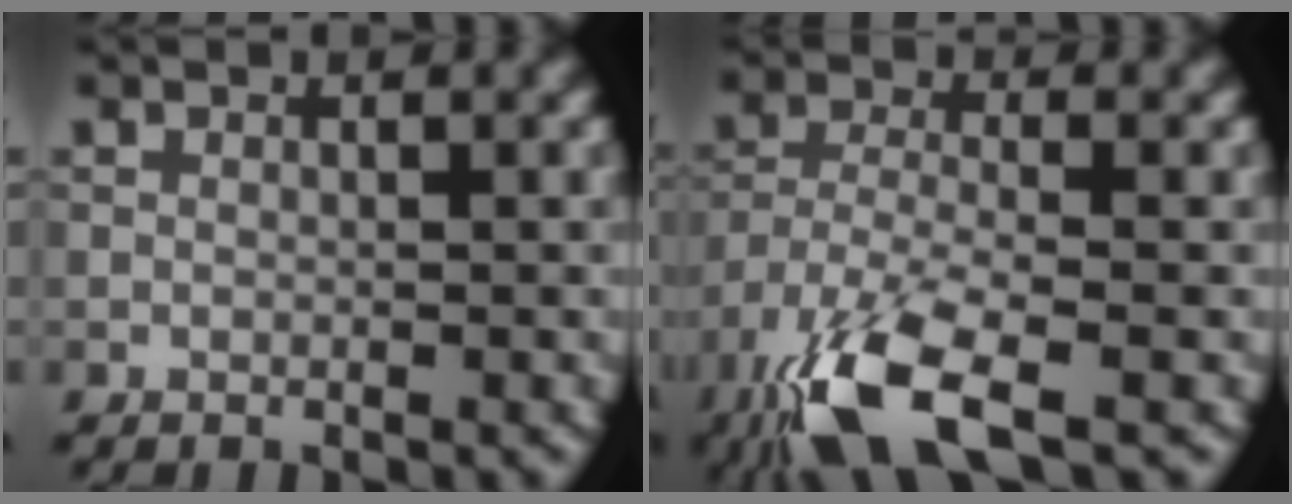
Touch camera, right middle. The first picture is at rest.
{"total": 8.8, "force": [-5.4, 3.0, 6.2], "torque": [-0.136, -0.019, -0.109]}